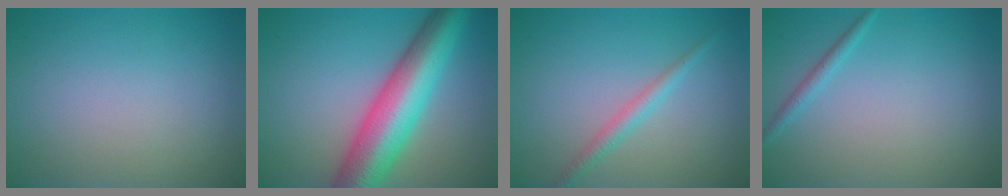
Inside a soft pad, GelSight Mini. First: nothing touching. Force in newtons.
{"total": 10.0, "press": 10.0, "slide": 0.3}
{"total": 1.7, "press": 1.7, "slide": 0.0}
{"total": 1.2, "press": 1.2, "slide": 0.0}